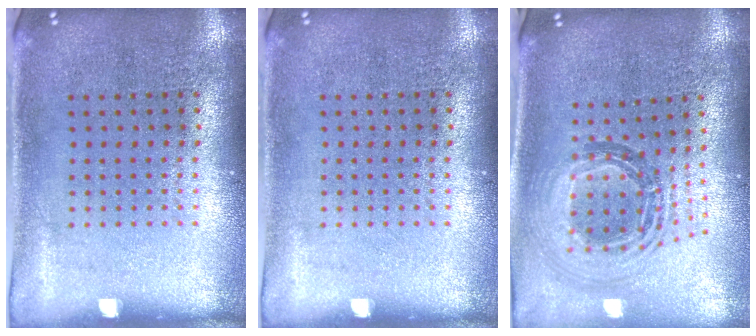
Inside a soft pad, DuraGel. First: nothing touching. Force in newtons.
{"total": 0.0}
{"total": 1.1, "press": 1.0, "slide": 0.5}